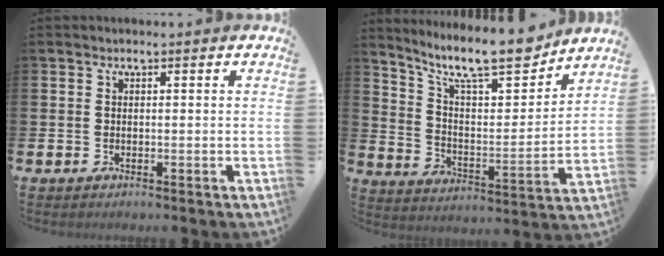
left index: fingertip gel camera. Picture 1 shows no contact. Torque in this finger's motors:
{"motor_torque": [0.19, -0.62, 0.77, 0.21]}